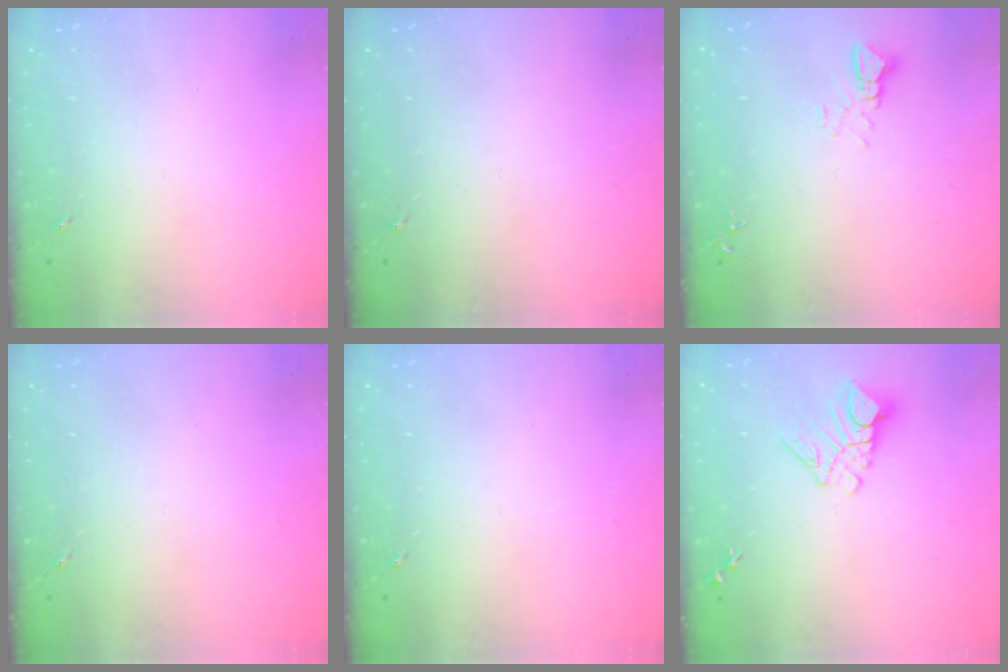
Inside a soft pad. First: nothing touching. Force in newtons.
{"total": 0.0}
{"total": 3.1, "press": 3.1, "slide": 0.1}
{"total": 0.0}
{"total": 0.0}
{"total": 9.6, "press": 9.6, "slide": 1.0}